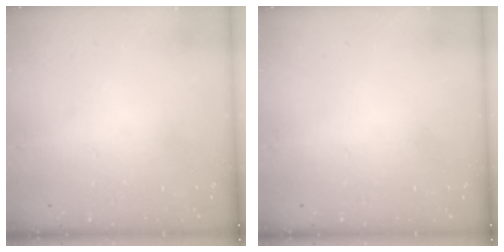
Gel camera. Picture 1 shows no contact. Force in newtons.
{"total": 0.0}